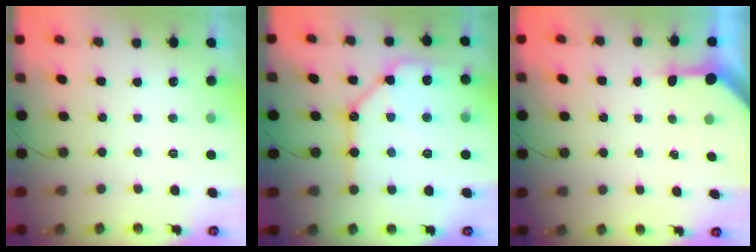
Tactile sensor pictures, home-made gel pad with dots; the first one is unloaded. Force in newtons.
{"total": 13.9, "press": 13.8, "slide": 1.5}
{"total": 3.3, "press": 3.3, "slide": 0.4}